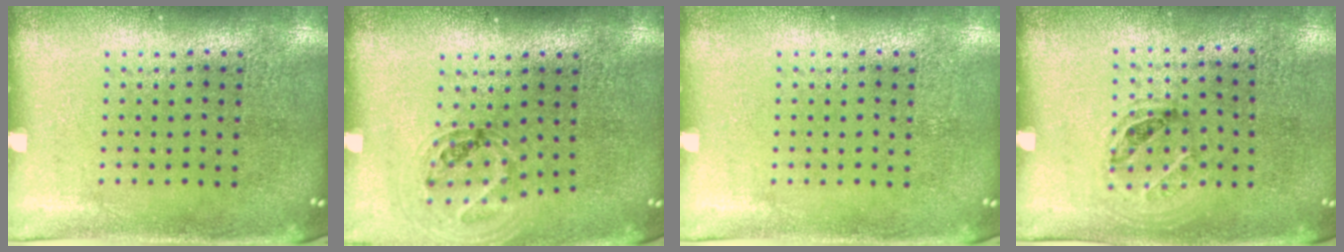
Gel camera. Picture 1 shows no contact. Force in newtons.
{"total": 0.9, "press": 0.9, "slide": 0.0}
{"total": 0.0}
{"total": 1.0, "press": 0.8, "slide": 0.6}